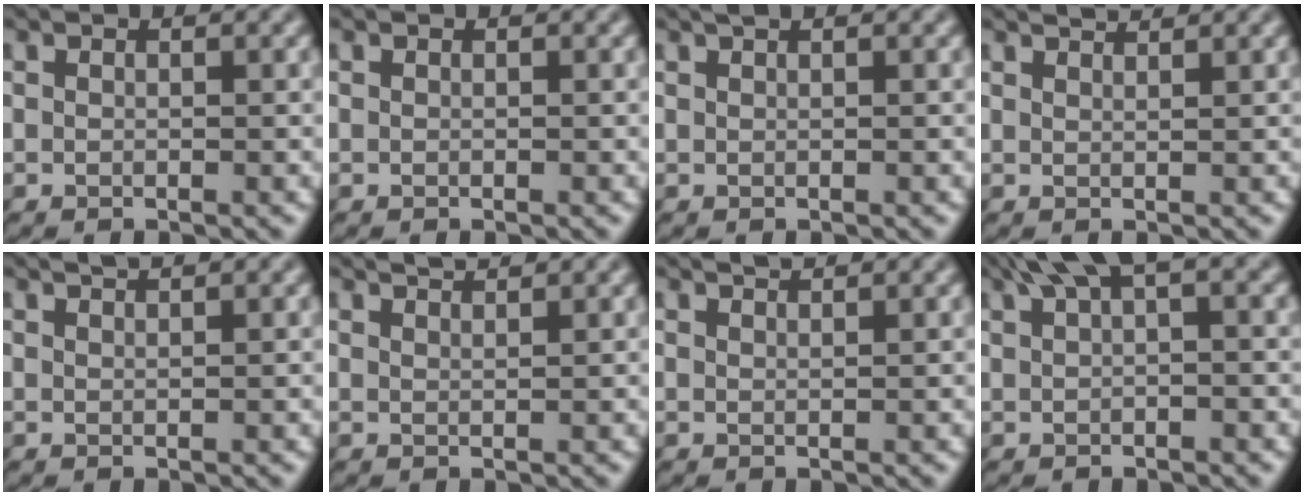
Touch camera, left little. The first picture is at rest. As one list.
[{"total": 0.0}, {"total": 1.4, "force": [1.1, 0.3, 0.8], "torque": [-0.004, 0.007, 0.012]}, {"total": 2.1, "force": [2.0, 0.2, 0.7], "torque": [0.001, 0.014, 0.017]}, {"total": 1.9, "force": [1.6, 0.3, 0.8], "torque": [-0.001, 0.014, 0.014]}, {"total": 2.6, "force": [2.3, 0.4, 1.0], "torque": [-0.006, 0.018, 0.020]}, {"total": 1.9, "force": [1.7, 0.2, 0.7], "torque": [0.002, 0.014, 0.015]}, {"total": 5.6, "force": [3.2, 1.8, 4.2], "torque": [-0.092, 0.025, 0.055]}]